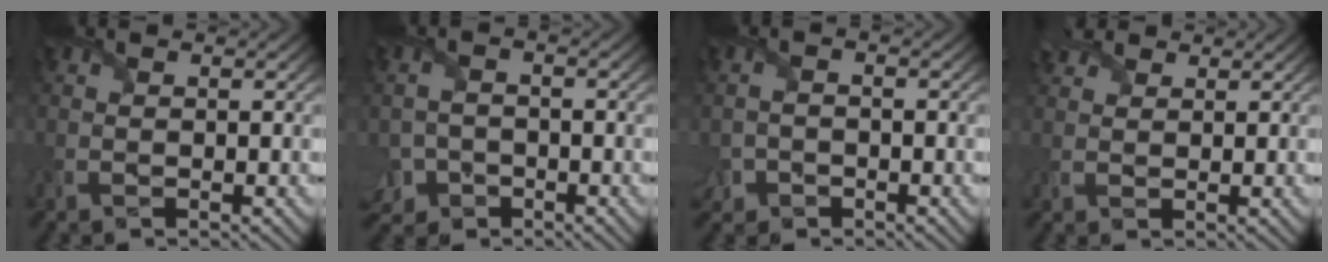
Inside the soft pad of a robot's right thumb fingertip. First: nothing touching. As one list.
[{"total": 4.5, "force": [-2.9, 2.9, 1.7], "torque": [-0.040, -0.007, -0.057]}, {"total": 2.8, "force": [-1.9, 1.7, 1.1], "torque": [-0.031, -0.007, -0.040]}, {"total": 2.6, "force": [2.0, 1.4, 0.9], "torque": [-0.024, 0.010, 0.041]}]